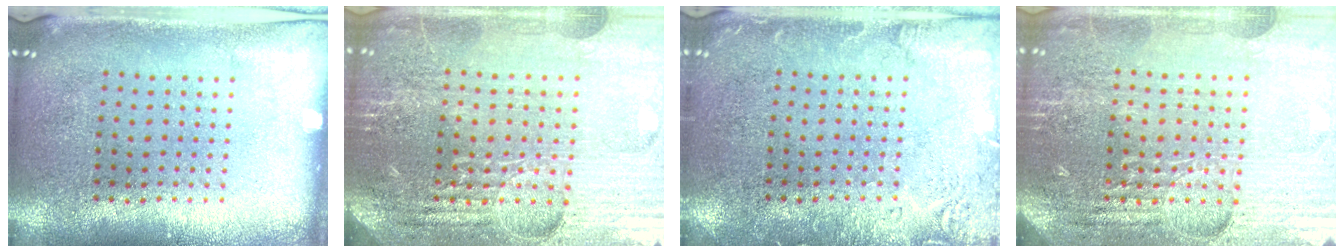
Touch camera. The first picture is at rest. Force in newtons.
{"total": 5.1, "press": 4.7, "slide": 2.0}
{"total": 2.7, "press": 2.7, "slide": 0.5}
{"total": 4.9, "press": 4.6, "slide": 1.8}